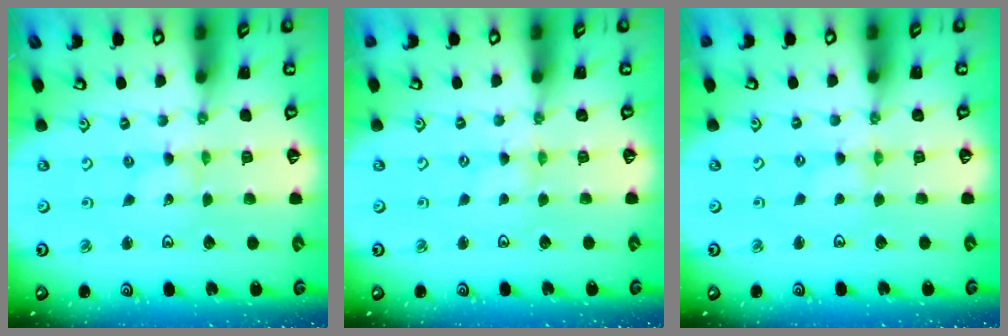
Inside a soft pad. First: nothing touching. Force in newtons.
{"total": 0.0}
{"total": 0.0}